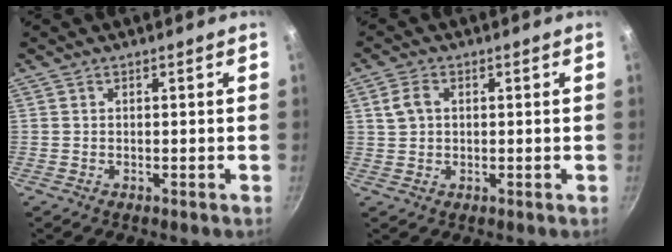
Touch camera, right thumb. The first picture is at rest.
{"total": 3.8, "force": [0.9, 2.7, 2.4], "torque": [-0.042, 0.006, 0.015]}